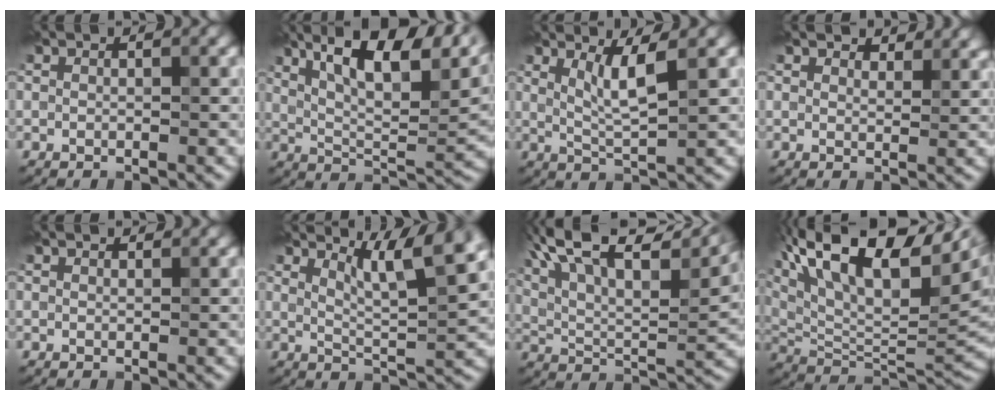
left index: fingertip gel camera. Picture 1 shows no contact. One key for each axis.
{"total": 13.0, "fx": 6.8, "fy": 4.2, "fz": 10.2, "tx": -0.159, "ty": 0.019, "tz": 0.117}
{"total": 3.2, "fx": 1.3, "fy": 0.5, "fz": 2.9, "tx": -0.056, "ty": -0.005, "tz": 0.030}
{"total": 3.2, "fx": 3.0, "fy": 0.8, "fz": 0.9, "tx": -0.019, "ty": 0.005, "tz": 0.036}
{"total": 1.0, "fx": 1.0, "fy": 0.2, "fz": 0.2, "tx": -0.007, "ty": -0.002, "tz": 0.011}
{"total": 6.7, "fx": 4.1, "fy": 1.3, "fz": 5.1, "tx": -0.073, "ty": 0.005, "tz": 0.070}
{"total": 15.1, "fx": 9.5, "fy": 5.2, "fz": 10.5, "tx": -0.191, "ty": 0.045, "tz": 0.139}
{"total": 18.4, "fx": 9.1, "fy": 8.1, "fz": 13.7, "tx": -0.247, "ty": 0.057, "tz": 0.146}